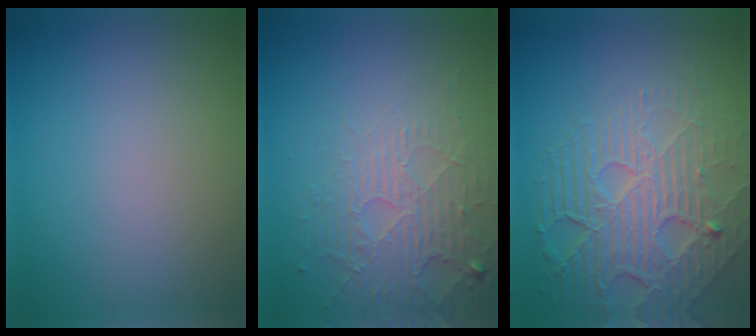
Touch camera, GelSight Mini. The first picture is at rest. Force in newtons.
{"total": 5.3, "press": 3.4, "slide": 4.1}
{"total": 8.2, "press": 5.6, "slide": 6.0}